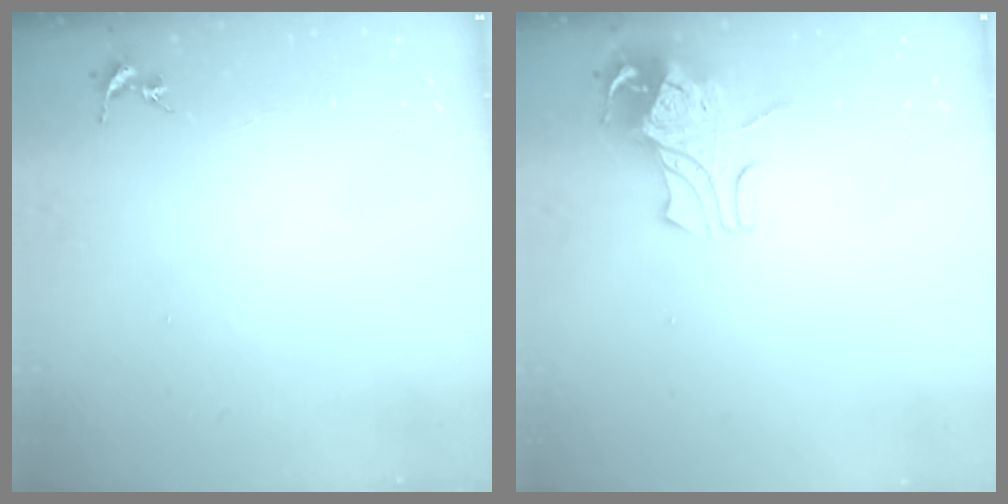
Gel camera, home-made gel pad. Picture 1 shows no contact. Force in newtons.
{"total": 9.0, "press": 8.9, "slide": 1.0}